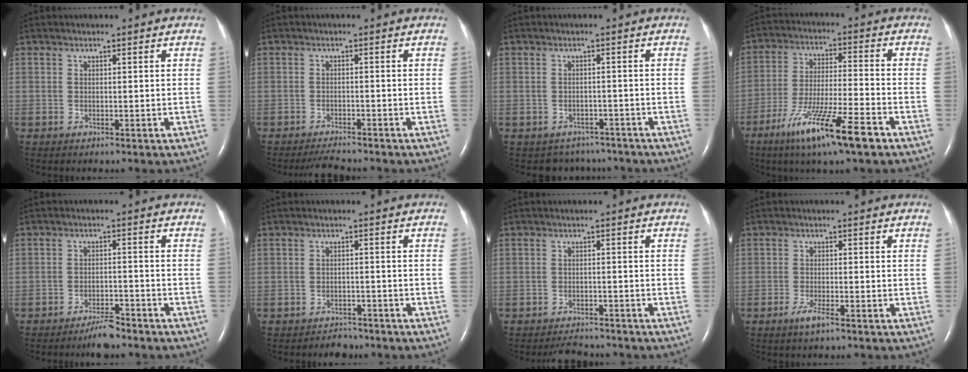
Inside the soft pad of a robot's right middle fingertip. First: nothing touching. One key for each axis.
{"total": 3.4, "fx": -3.2, "fy": 0.0, "fz": 1.0, "tx": -0.024, "ty": -0.015, "tz": -0.052}
{"total": 4.5, "fx": -3.8, "fy": 2.3, "fz": -0.4, "tx": 0.006, "ty": 0.014, "tz": -0.049}
{"total": 13.6, "fx": -8.1, "fy": 0.5, "fz": 10.9, "tx": -0.207, "ty": -0.034, "tz": -0.142}
{"total": 3.8, "fx": -3.3, "fy": 0.6, "fz": 1.6, "tx": -0.033, "ty": -0.004, "tz": -0.056}
{"total": 2.4, "fx": -2.1, "fy": 1.0, "fz": -0.1, "tx": -0.005, "ty": 0.000, "tz": -0.030}
{"total": 3.7, "fx": -3.5, "fy": 0.8, "fz": 0.5, "tx": -0.011, "ty": -0.009, "tz": -0.055}
{"total": 2.4, "fx": -1.5, "fy": 0.2, "fz": 1.9, "tx": -0.045, "ty": -0.005, "tz": -0.030}